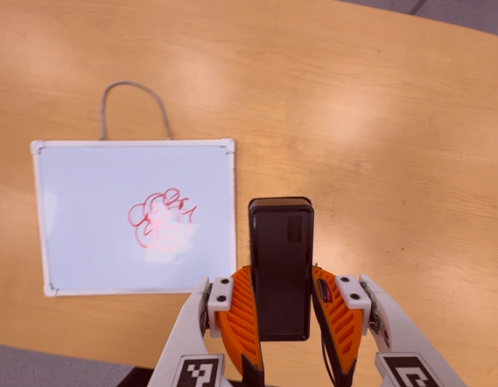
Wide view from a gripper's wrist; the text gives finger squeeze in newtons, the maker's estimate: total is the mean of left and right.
{"total": 4.6, "left": 3.4, "right": 5.8}